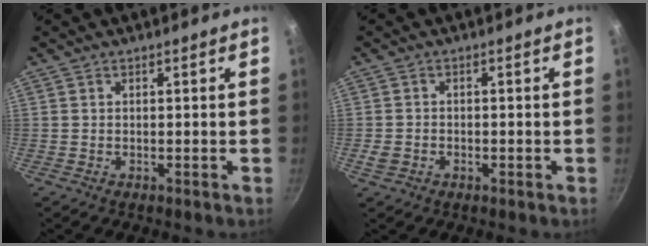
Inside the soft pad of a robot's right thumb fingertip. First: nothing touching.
{"total": 2.9, "force": [-1.0, 2.2, 1.6], "torque": [-0.032, 0.004, -0.018]}